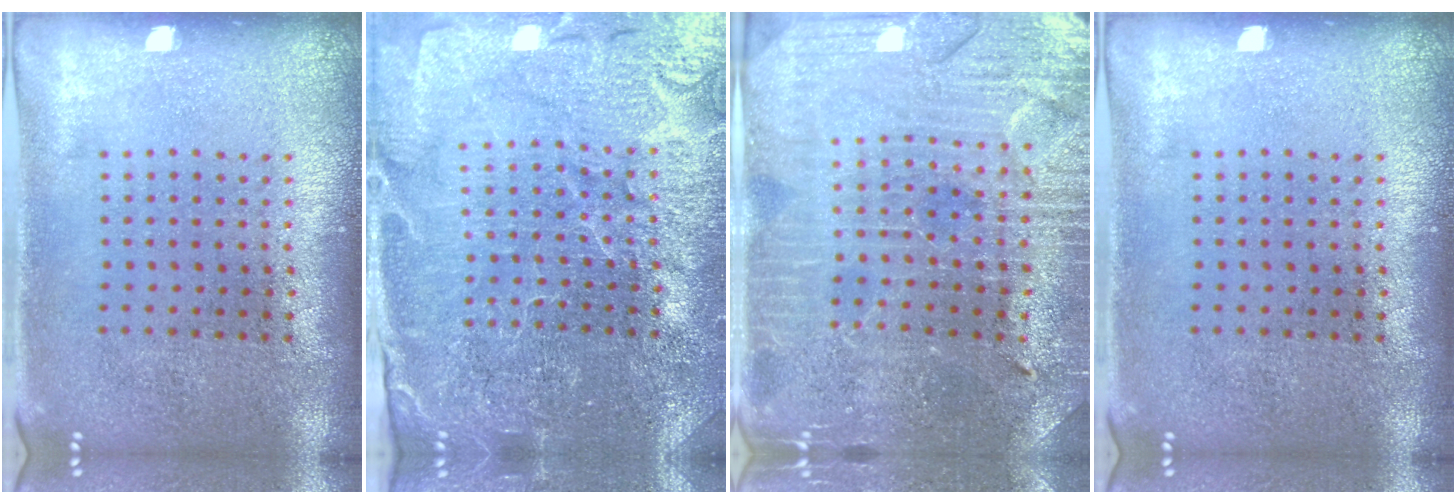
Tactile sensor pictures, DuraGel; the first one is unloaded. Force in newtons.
{"total": 4.2, "press": 4.0, "slide": 1.1}
{"total": 3.3, "press": 3.3, "slide": 0.5}
{"total": 0.0}